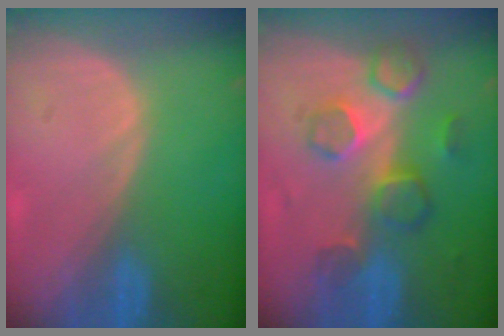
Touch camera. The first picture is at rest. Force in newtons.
{"total": 8.6, "press": 7.5, "slide": 4.2}